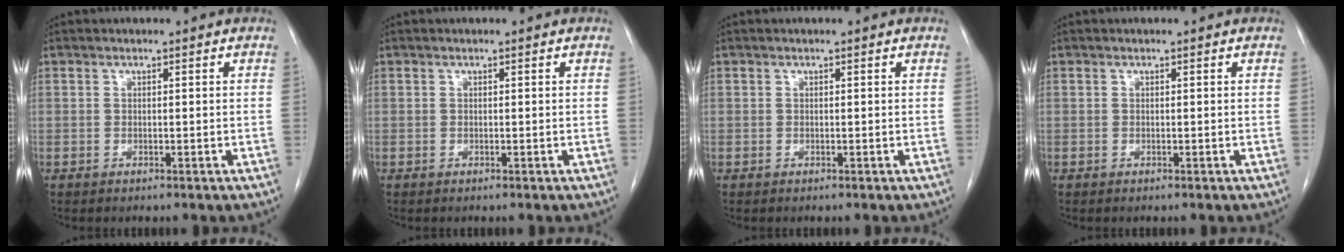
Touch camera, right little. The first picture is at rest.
{"total": 0.0}
{"total": 0.0}
{"total": 0.0}